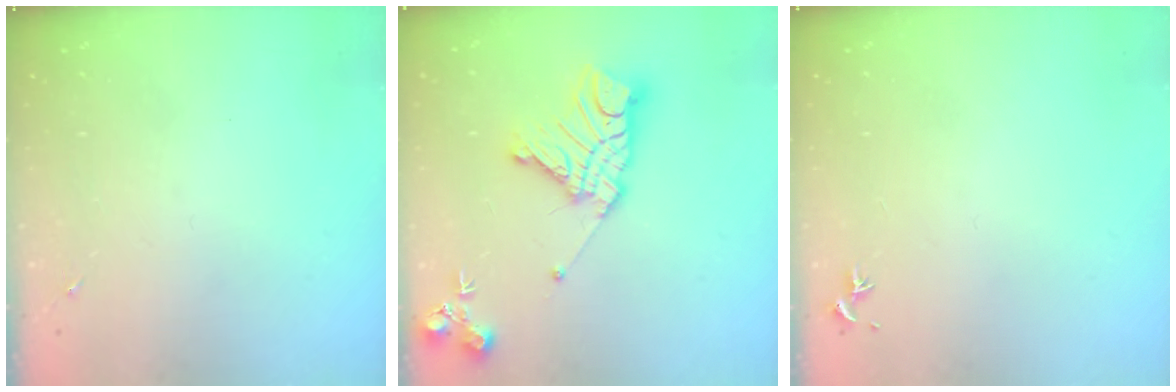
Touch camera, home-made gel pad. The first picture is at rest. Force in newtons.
{"total": 18.2, "press": 18.1, "slide": 1.5}
{"total": 0.8, "press": 0.7, "slide": 0.3}